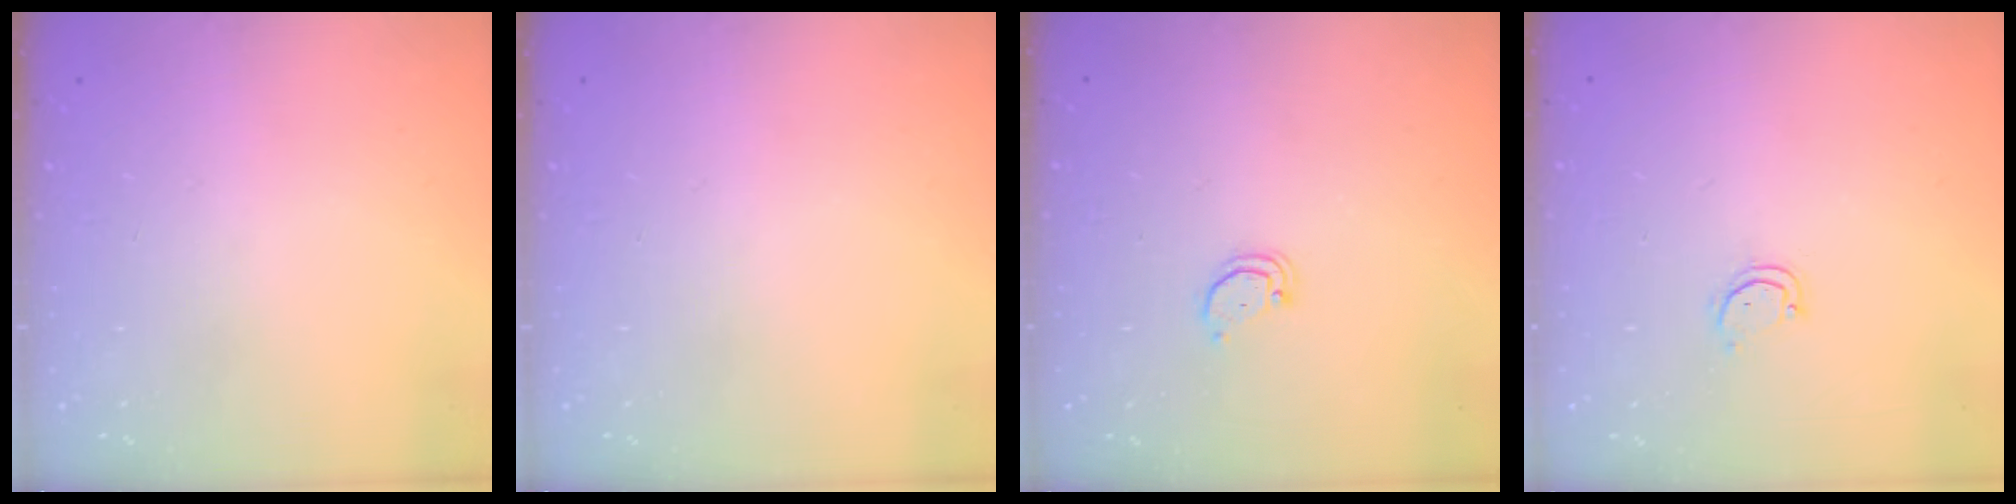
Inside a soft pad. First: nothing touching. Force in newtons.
{"total": 0.0}
{"total": 2.1, "press": 2.1, "slide": 0.2}
{"total": 2.7, "press": 2.6, "slide": 0.3}